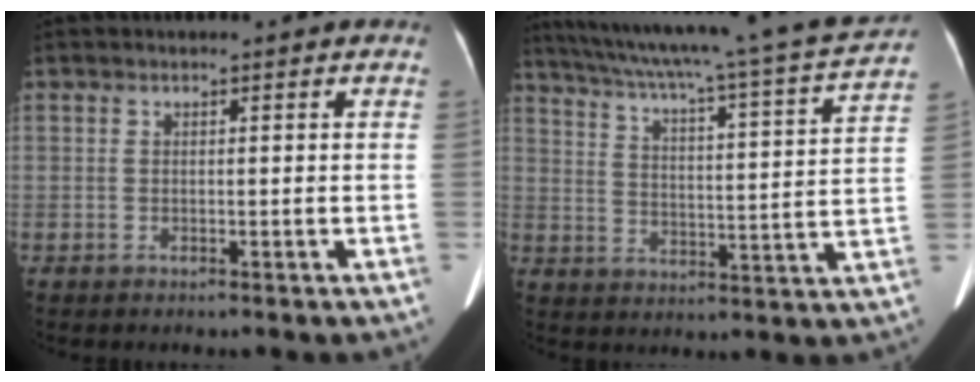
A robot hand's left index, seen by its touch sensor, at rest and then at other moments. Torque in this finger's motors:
{"motor_torque": [-0.77, -1.38, 0.02, 0.10]}